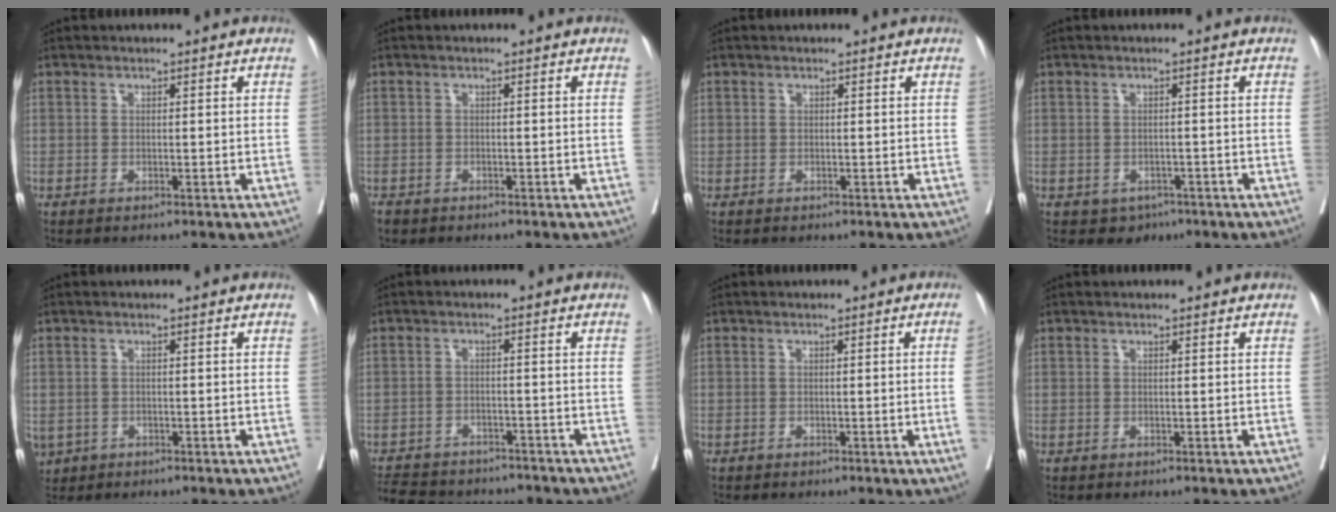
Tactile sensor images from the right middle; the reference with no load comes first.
{"total": 1.8, "force": [-1.5, 0.9, 0.6], "torque": [-0.019, -0.005, -0.023]}
{"total": 0.0}
{"total": 3.0, "force": [-1.7, 2.3, 0.7], "torque": [-0.009, 0.002, -0.021]}
{"total": 4.6, "force": [-2.3, 3.7, 1.6], "torque": [-0.045, -0.005, -0.034]}
{"total": 14.4, "force": [-12.9, 4.6, 4.6], "torque": [-0.116, -0.004, -0.174]}
{"total": 2.0, "force": [-0.5, -0.7, 1.8], "torque": [-0.025, -0.003, -0.008]}
{"total": 0.0}